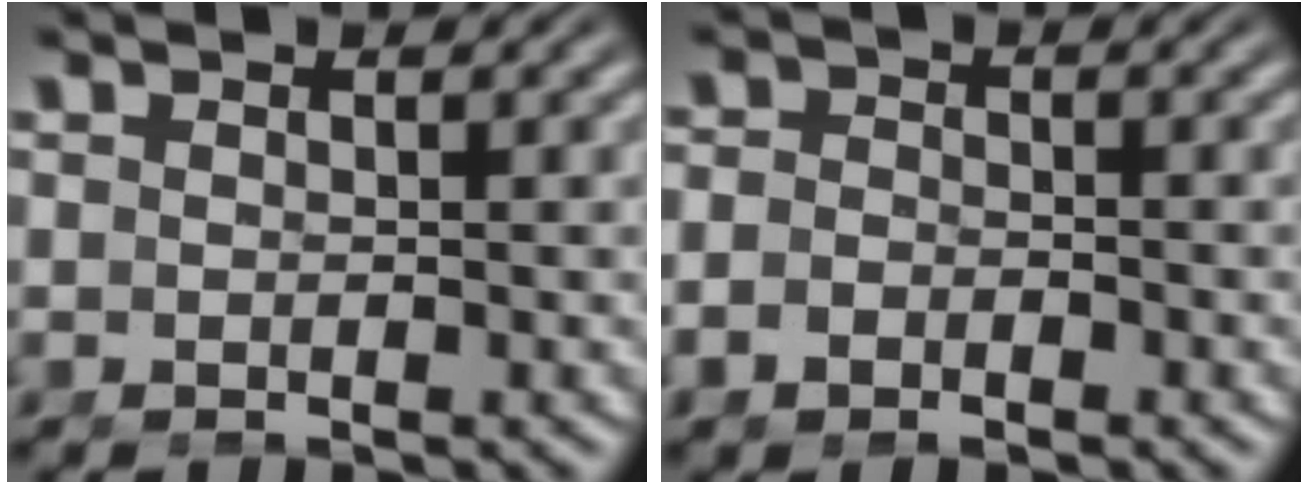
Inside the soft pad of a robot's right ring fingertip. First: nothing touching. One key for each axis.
{"total": 2.4, "fx": -1.6, "fy": 1.6, "fz": 0.8, "tx": -0.024, "ty": -0.014, "tz": -0.026}